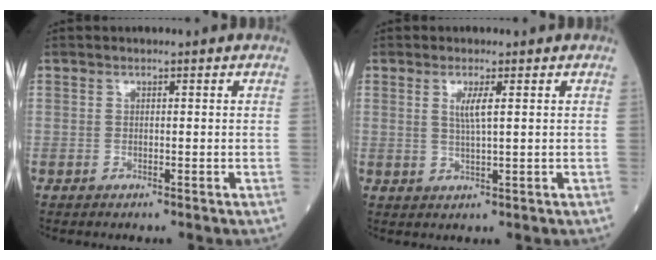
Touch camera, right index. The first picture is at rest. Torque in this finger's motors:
{"motor_torque": [0.42, 0.23, 0.16, 0.07]}